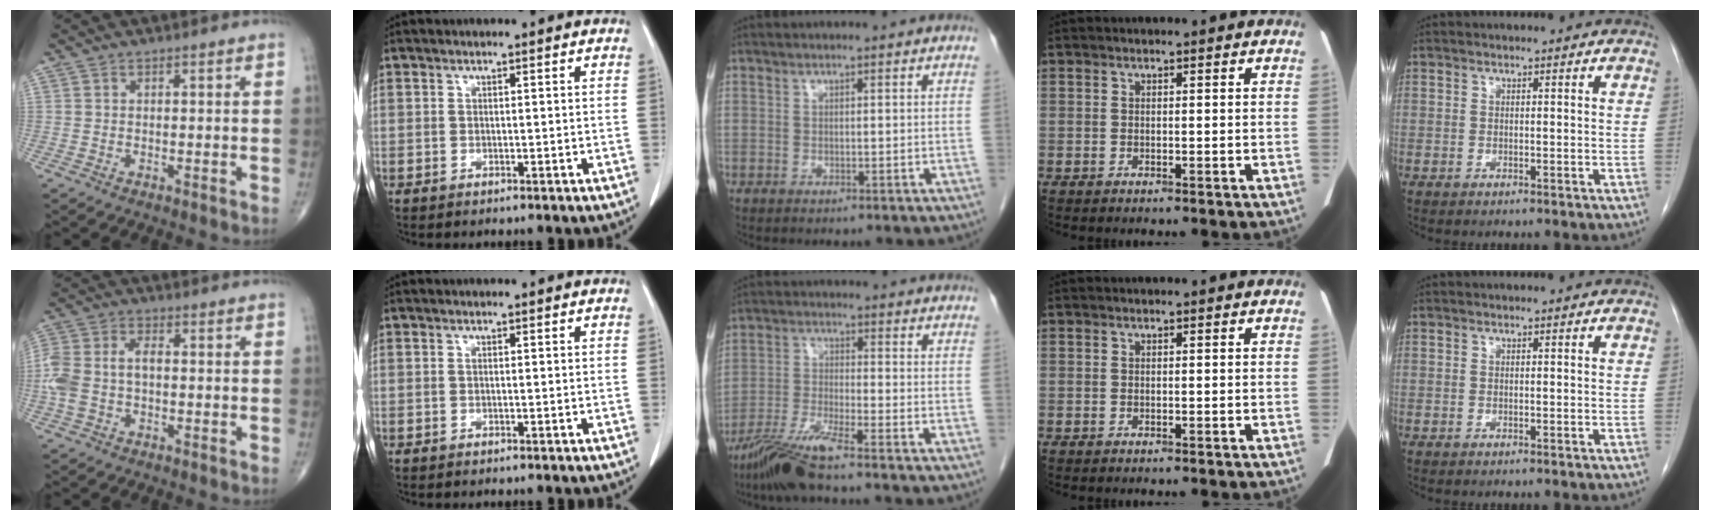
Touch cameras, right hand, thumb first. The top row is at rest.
{"thumb": {"total": 8.9, "force": [-1.0, 5.3, 7.1], "torque": [-0.173, 0.027, -0.022]}, "middle": {"total": 7.4, "force": [-5.9, -0.5, 4.5], "torque": [-0.097, -0.028, -0.116]}}